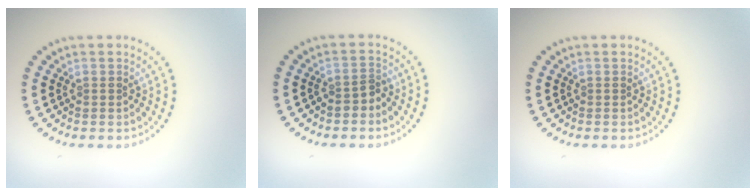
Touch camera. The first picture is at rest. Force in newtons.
{"total": 1.3, "press": 1.0, "slide": 0.8}
{"total": 0.0}